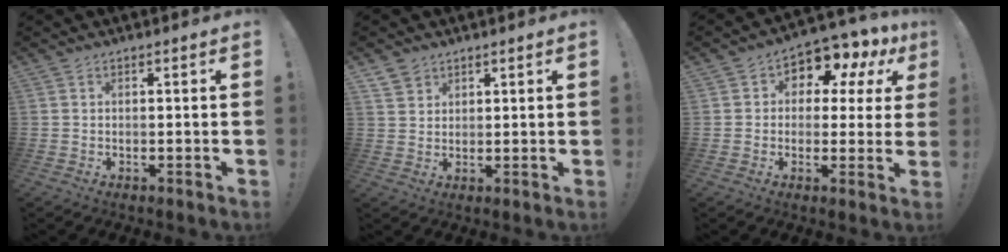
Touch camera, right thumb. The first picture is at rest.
{"total": 3.6, "force": [2.7, 2.3, 0.6], "torque": [-0.011, -0.013, 0.051]}
{"total": 6.4, "force": [3.6, 4.1, 3.3], "torque": [-0.050, -0.042, 0.062]}